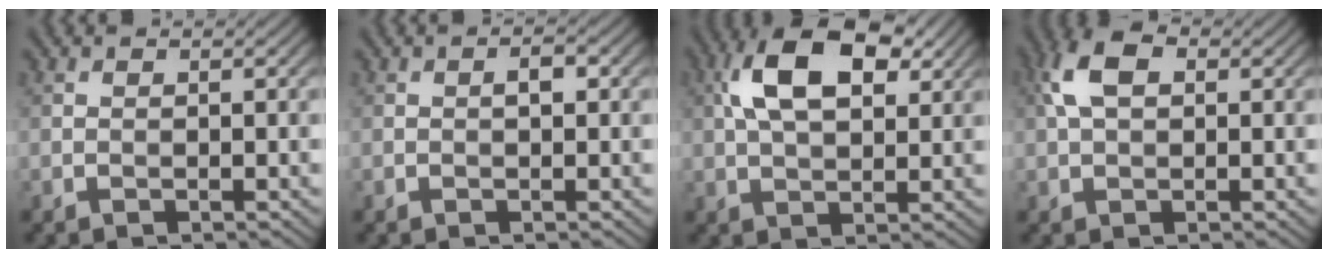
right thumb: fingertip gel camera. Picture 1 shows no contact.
{"total": 1.3, "force": [0.1, 0.6, 1.2], "torque": [-0.016, 0.003, -0.001]}
{"total": 11.3, "force": [3.7, 6.0, 8.8], "torque": [-0.177, 0.019, 0.063]}
{"total": 5.8, "force": [1.6, 3.4, 4.4], "torque": [-0.100, 0.015, 0.022]}